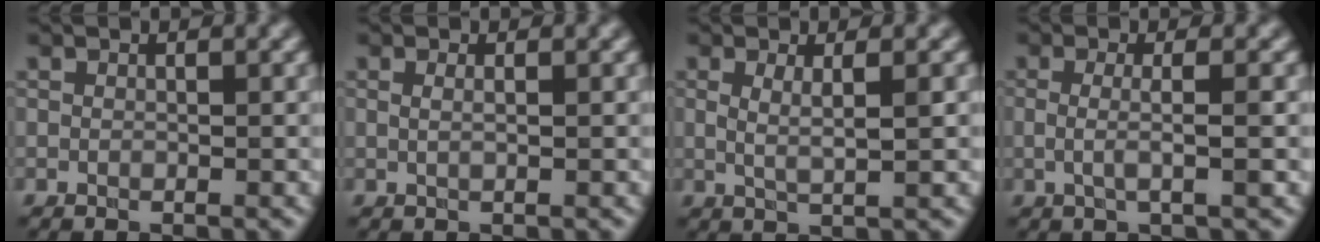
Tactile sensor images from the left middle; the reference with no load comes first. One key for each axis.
{"total": 1.2, "fx": 0.4, "fy": 0.5, "fz": 0.9, "tx": -0.007, "ty": -0.007, "tz": -0.001}
{"total": 2.3, "fx": 0.5, "fy": 0.6, "fz": 2.2, "tx": -0.034, "ty": -0.007, "tz": 0.008}
{"total": 2.9, "fx": -0.1, "fy": 0.7, "fz": 2.8, "tx": -0.049, "ty": -0.008, "tz": -0.006}